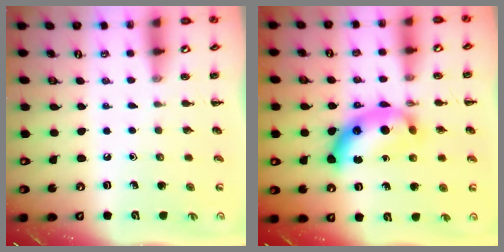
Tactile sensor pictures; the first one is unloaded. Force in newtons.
{"total": 14.1, "press": 14.1, "slide": 0.3}